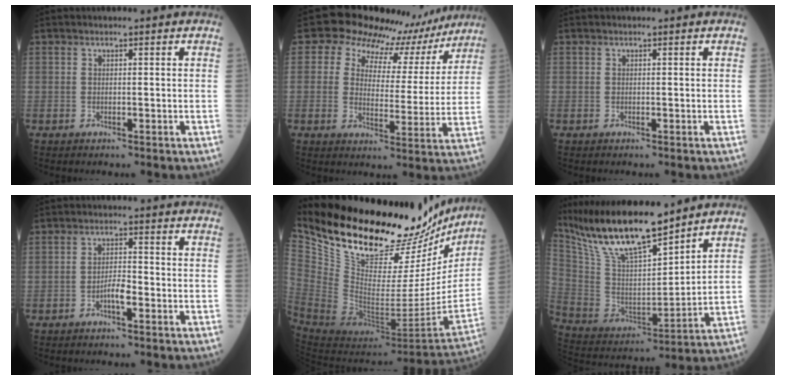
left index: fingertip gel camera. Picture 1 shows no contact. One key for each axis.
{"total": 12.8, "fx": 10.3, "fy": 6.9, "fz": 3.4, "tx": -0.035, "ty": 0.011, "tz": 0.111}
{"total": 0.0}
{"total": 2.7, "fx": -1.7, "fy": 0.6, "fz": 2.0, "tx": -0.033, "ty": 0.002, "tz": -0.034}
{"total": 34.0, "fx": 29.3, "fy": 10.1, "fz": 14.0, "tx": -0.247, "ty": -0.084, "tz": 0.422}
{"total": 17.6, "fx": 14.8, "fy": 2.6, "fz": 9.3, "tx": -0.182, "ty": 0.000, "tz": 0.284}